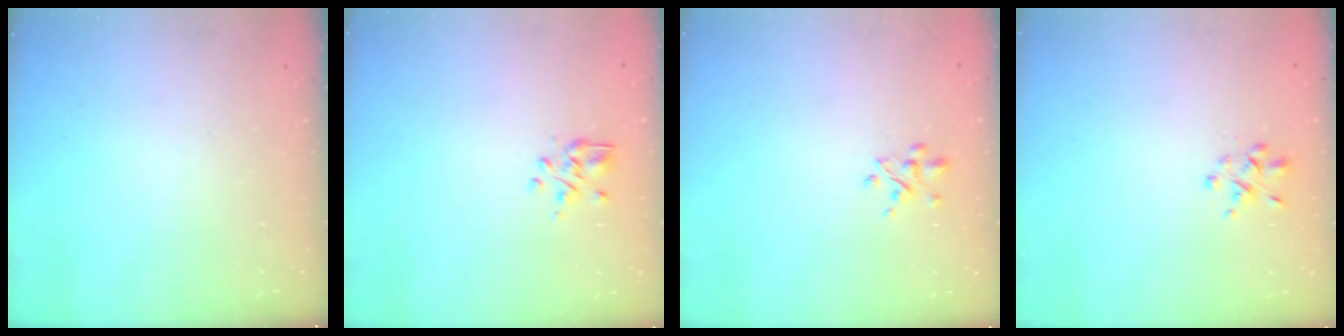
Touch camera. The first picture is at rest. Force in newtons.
{"total": 2.9, "press": 2.7, "slide": 1.1}
{"total": 2.9, "press": 2.7, "slide": 0.9}
{"total": 2.5, "press": 2.5, "slide": 0.6}